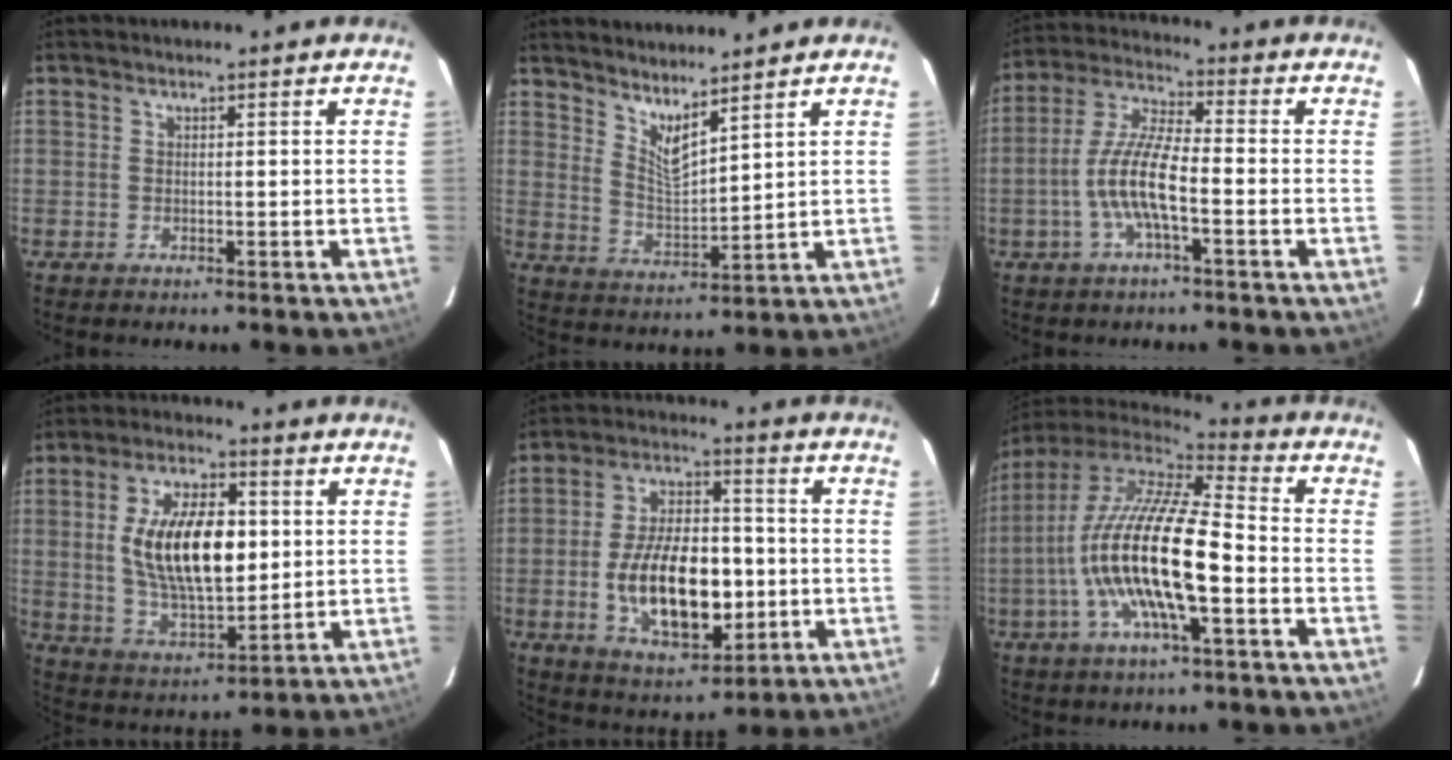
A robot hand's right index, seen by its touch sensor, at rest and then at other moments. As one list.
[{"total": 6.9, "force": [5.7, 1.0, 3.7], "torque": [-0.064, -0.012, 0.106]}, {"total": 10.1, "force": [-3.1, 2.1, 9.4], "torque": [-0.200, 0.004, -0.060]}, {"total": 16.7, "force": [2.1, 7.9, 14.6], "torque": [-0.270, 0.004, 0.048]}, {"total": 17.5, "force": [-3.1, 9.0, 14.7], "torque": [-0.279, 0.004, -0.035]}, {"total": 19.0, "force": [-4.3, 4.1, 18.0], "torque": [-0.330, -0.018, -0.087]}]